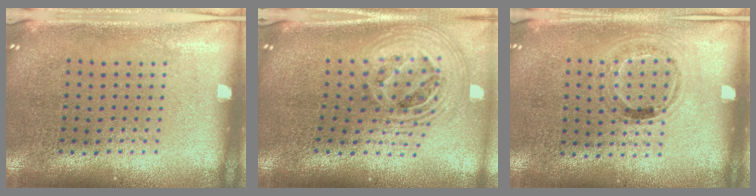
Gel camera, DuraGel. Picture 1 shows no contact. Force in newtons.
{"total": 2.6, "press": 1.9, "slide": 1.8}
{"total": 1.0, "press": 0.8, "slide": 0.7}